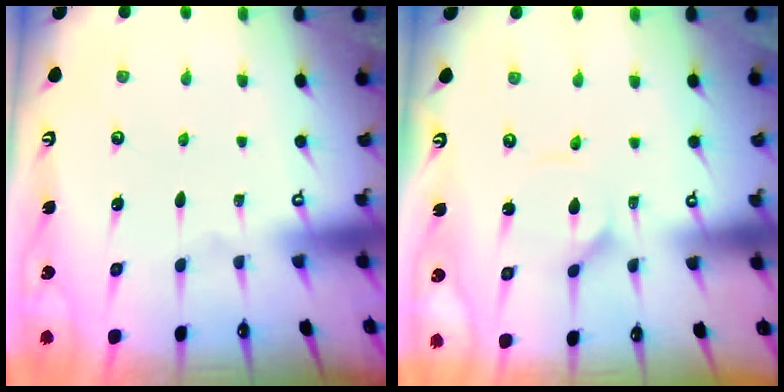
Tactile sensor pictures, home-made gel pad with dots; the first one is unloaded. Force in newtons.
{"total": 1.8, "press": 1.8, "slide": 0.3}